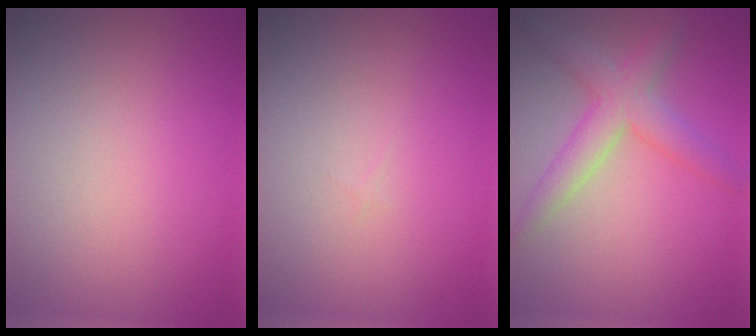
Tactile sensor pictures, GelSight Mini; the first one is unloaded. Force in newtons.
{"total": 0.0}
{"total": 3.9, "press": 3.9, "slide": 0.2}